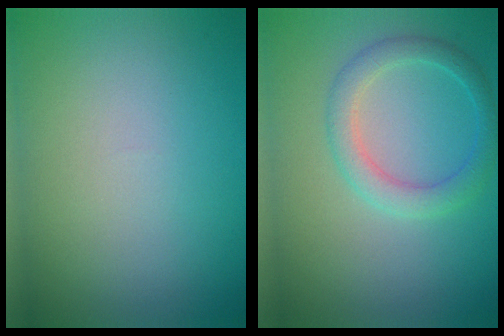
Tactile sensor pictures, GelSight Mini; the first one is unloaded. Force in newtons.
{"total": 2.7, "press": 2.7, "slide": 0.1}